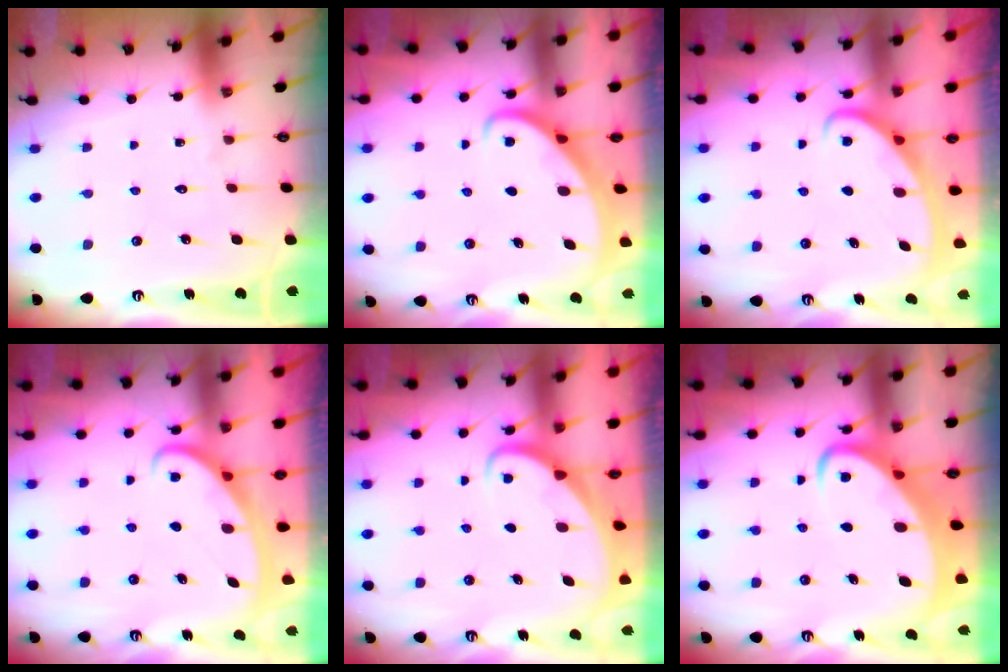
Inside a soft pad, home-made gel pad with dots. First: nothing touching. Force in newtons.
{"total": 2.3, "press": 2.3, "slide": 0.2}
{"total": 2.8, "press": 2.8, "slide": 0.4}
{"total": 2.7, "press": 2.7, "slide": 0.4}
{"total": 2.5, "press": 2.5, "slide": 0.2}
{"total": 3.8, "press": 3.8, "slide": 0.5}